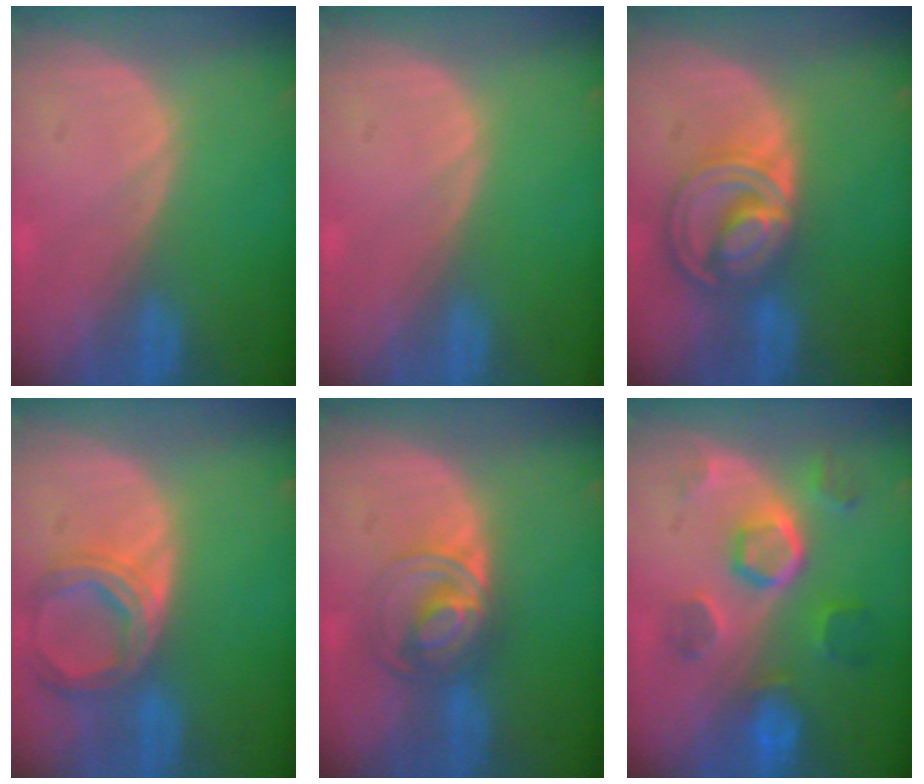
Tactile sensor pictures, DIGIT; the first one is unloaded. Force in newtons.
{"total": 0.0}
{"total": 8.6, "press": 7.3, "slide": 4.6}
{"total": 6.9, "press": 6.3, "slide": 2.6}
{"total": 6.8, "press": 5.9, "slide": 3.3}
{"total": 8.6, "press": 7.7, "slide": 3.9}